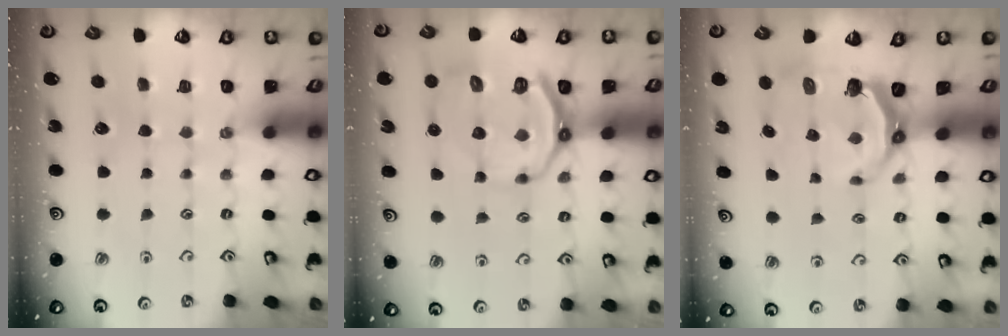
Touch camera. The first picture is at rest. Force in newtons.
{"total": 10.7, "press": 10.2, "slide": 3.4}
{"total": 5.6, "press": 4.2, "slide": 3.7}